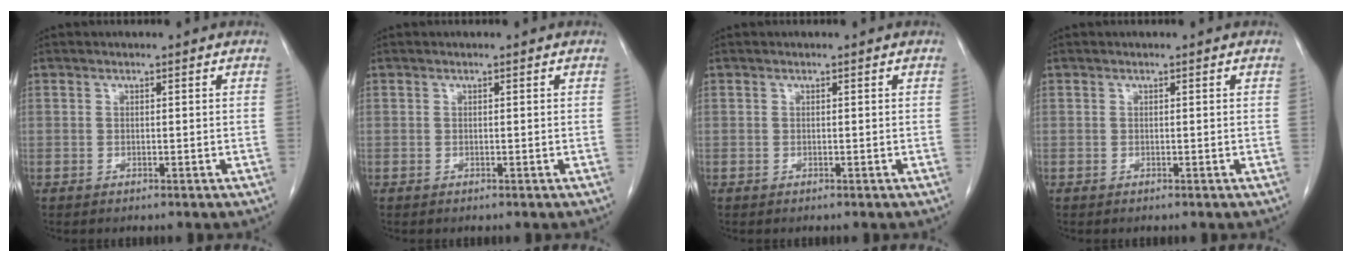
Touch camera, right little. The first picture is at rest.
{"total": 0.0}
{"total": 0.0}
{"total": 0.0}